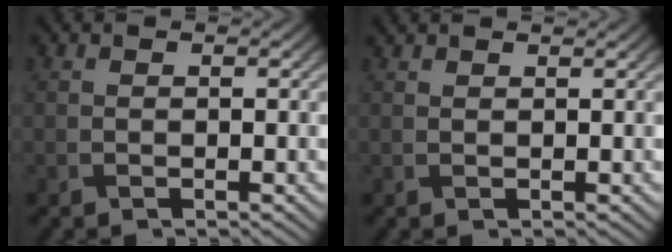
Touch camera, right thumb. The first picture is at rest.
{"total": 0.9, "force": [0.9, 0.0, 0.2], "torque": [-0.011, 0.001, 0.016]}